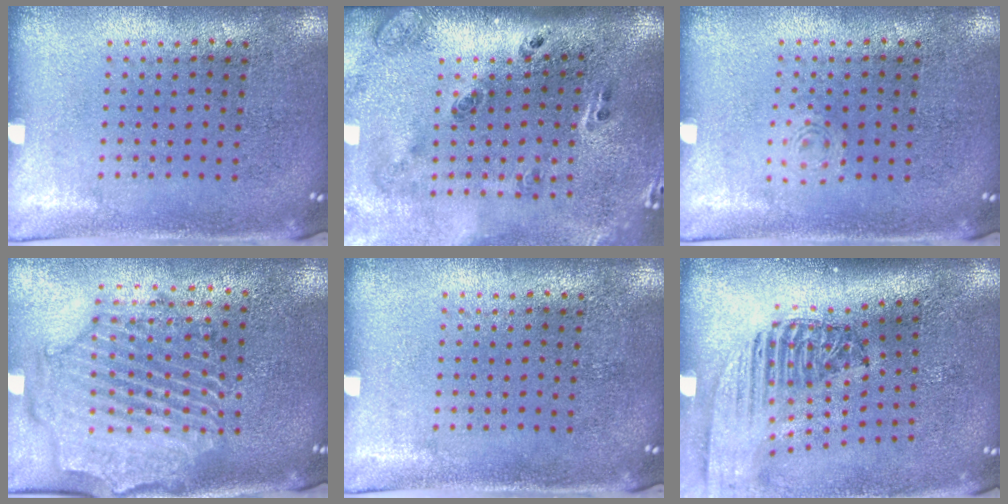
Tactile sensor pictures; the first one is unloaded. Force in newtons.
{"total": 3.1, "press": 1.7, "slide": 2.6}
{"total": 0.5, "press": 0.5, "slide": 0.2}
{"total": 2.3, "press": 2.2, "slide": 0.9}
{"total": 0.0}
{"total": 2.4, "press": 1.8, "slide": 1.7}